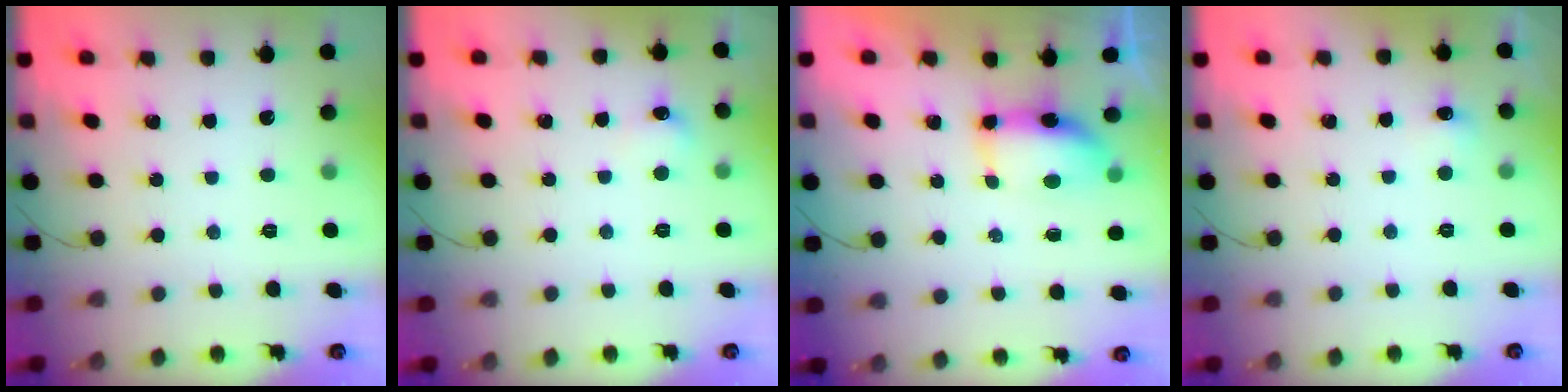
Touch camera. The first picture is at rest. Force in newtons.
{"total": 5.8, "press": 5.5, "slide": 1.7}
{"total": 12.6, "press": 8.5, "slide": 9.3}
{"total": 4.7, "press": 4.6, "slide": 1.0}